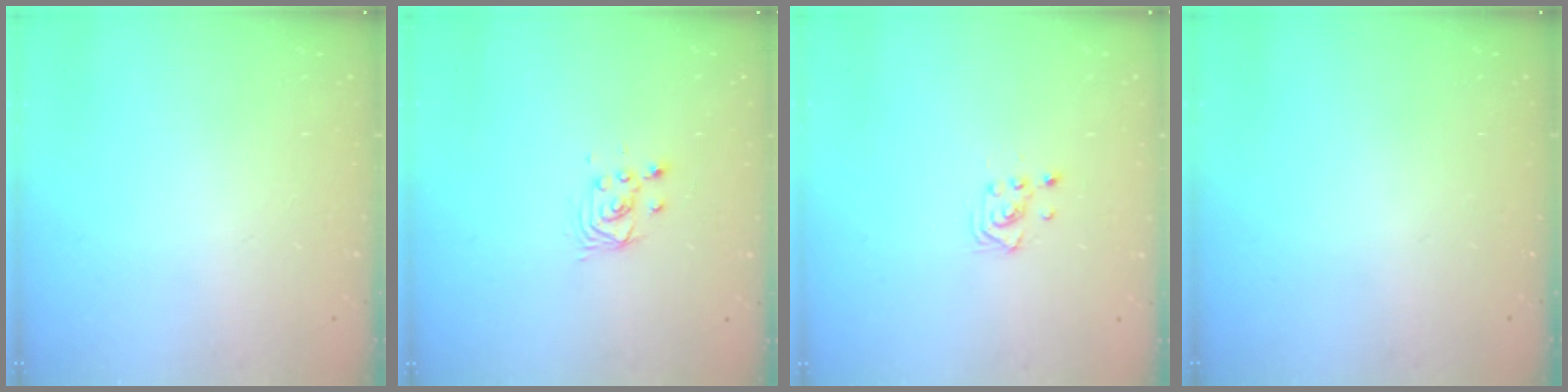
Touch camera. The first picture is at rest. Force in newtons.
{"total": 2.9, "press": 2.9, "slide": 0.1}
{"total": 3.0, "press": 3.0, "slide": 0.3}
{"total": 0.0}